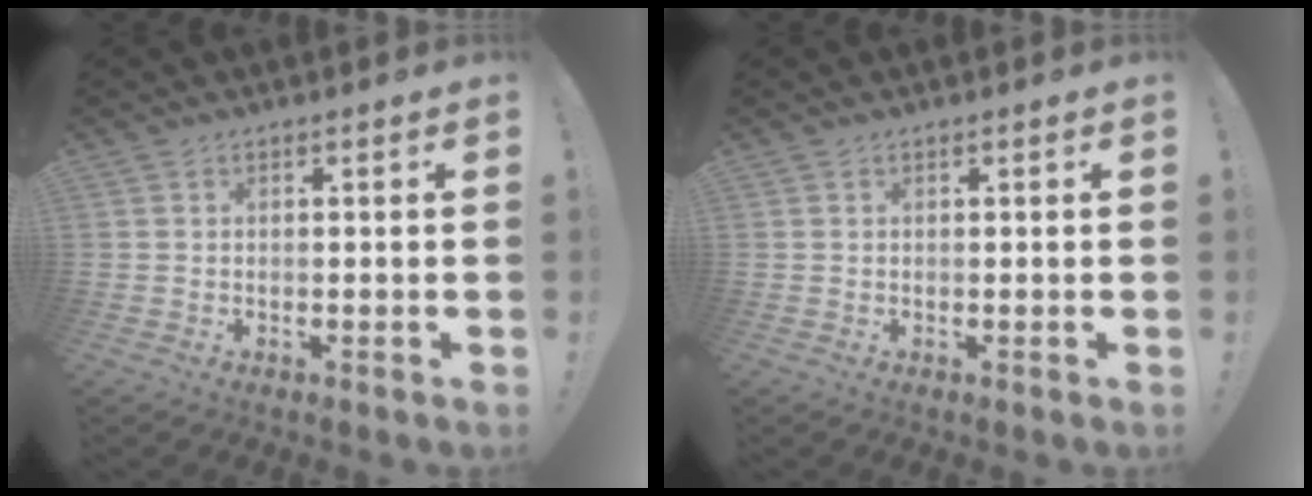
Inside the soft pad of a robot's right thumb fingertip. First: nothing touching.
{"total": 0.0}